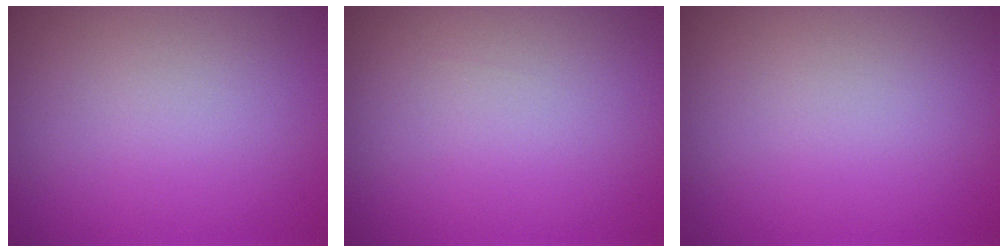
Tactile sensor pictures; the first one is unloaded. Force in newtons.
{"total": 0.0}
{"total": 0.0}